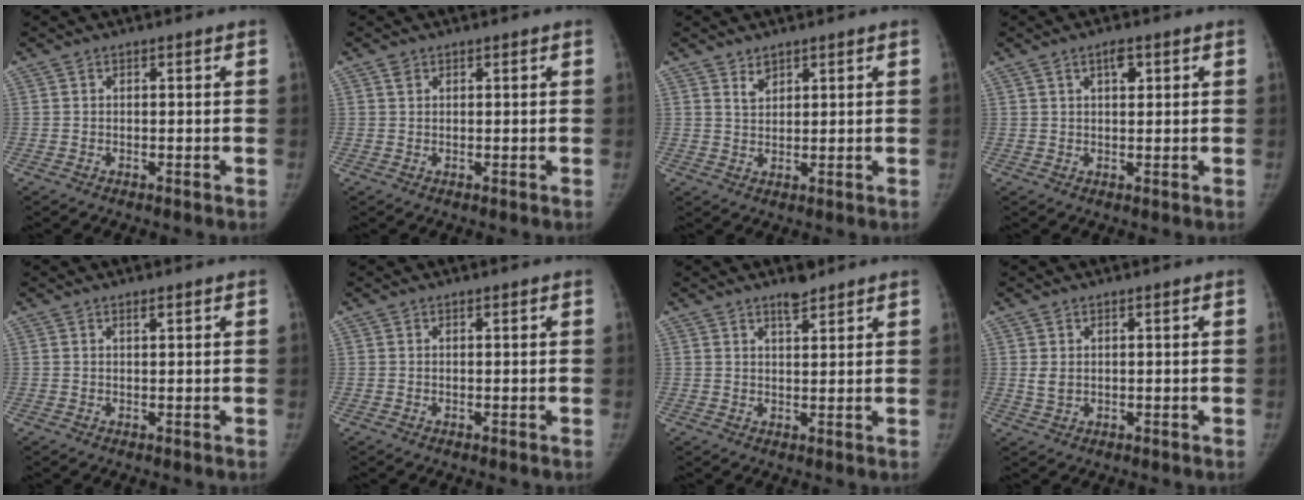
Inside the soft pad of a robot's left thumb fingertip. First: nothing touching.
{"total": 0.9, "force": [0.6, 0.6, 0.4], "torque": [-0.004, 0.001, 0.011]}
{"total": 2.4, "force": [1.8, 1.3, 0.9], "torque": [-0.004, -0.016, 0.036]}
{"total": 2.8, "force": [1.3, 1.1, 2.2], "torque": [-0.028, -0.003, 0.021]}
{"total": 0.9, "force": [0.6, 0.2, 0.6], "torque": [-0.009, -0.002, 0.010]}
{"total": 0.0}
{"total": 3.3, "force": [2.7, 1.0, 1.7], "torque": [-0.020, -0.021, 0.044]}
{"total": 1.9, "force": [0.4, 1.3, 1.3], "torque": [-0.023, -0.001, 0.013]}